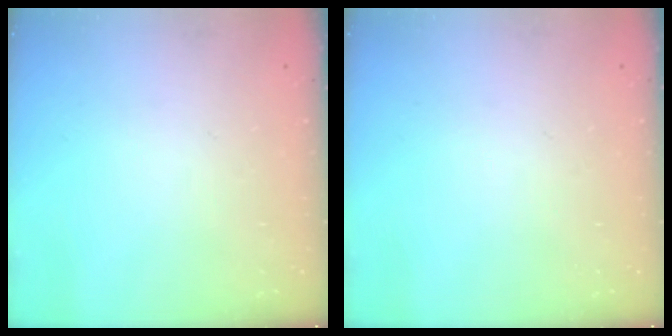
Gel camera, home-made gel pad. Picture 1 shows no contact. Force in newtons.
{"total": 0.0}